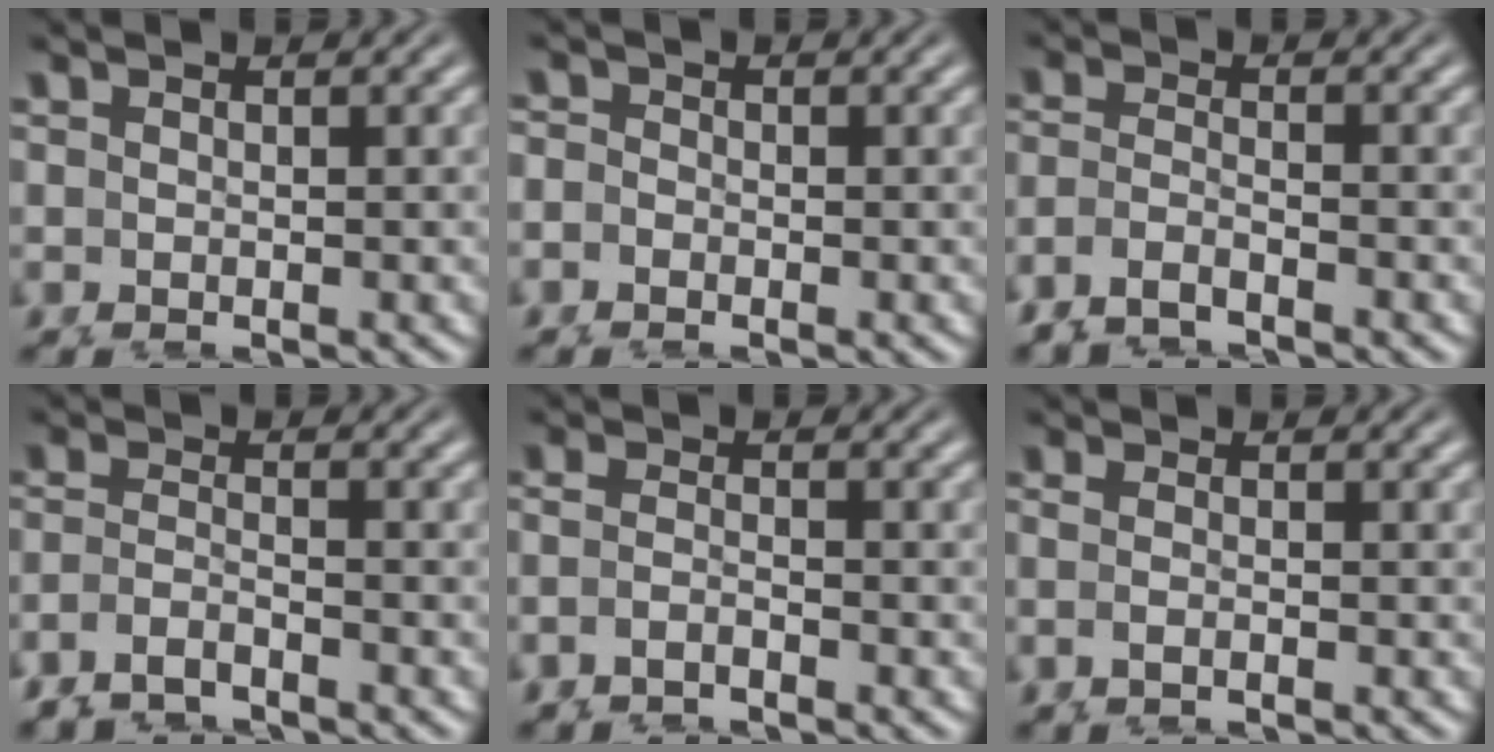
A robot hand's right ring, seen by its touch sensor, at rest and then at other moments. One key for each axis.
{"total": 0.9, "fx": -0.3, "fy": 0.9, "fz": -0.1, "tx": 0.005, "ty": -0.006, "tz": -0.009}
{"total": 5.1, "fx": -2.0, "fy": 4.4, "fz": 1.8, "tx": -0.061, "ty": -0.019, "tz": -0.033}
{"total": 4.9, "fx": -2.2, "fy": 4.2, "fz": 1.3, "tx": -0.053, "ty": -0.021, "tz": -0.038}
{"total": 2.9, "fx": -1.3, "fy": 2.2, "fz": 1.4, "tx": -0.042, "ty": -0.015, "tz": -0.018}
{"total": 1.9, "fx": -0.7, "fy": 1.1, "fz": 1.4, "tx": -0.043, "ty": -0.010, "tz": -0.005}